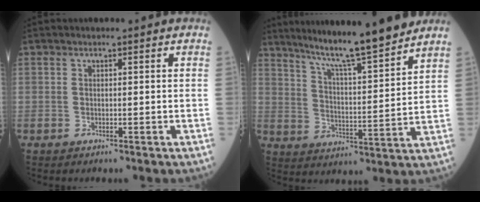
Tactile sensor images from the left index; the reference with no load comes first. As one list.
[{"total": 14.4, "force": [12.5, -0.8, 7.1], "torque": [-0.117, -0.001, 0.196]}]